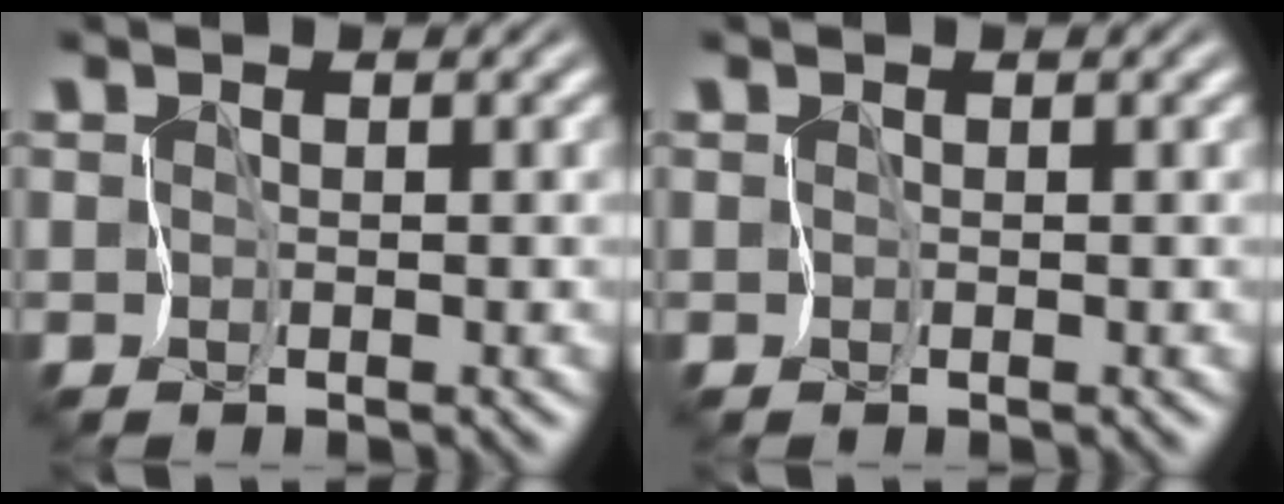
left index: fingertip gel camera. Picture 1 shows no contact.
{"total": 0.0}